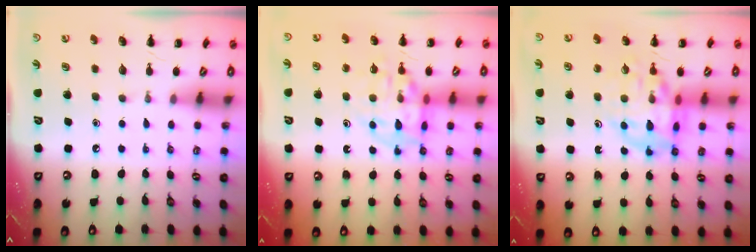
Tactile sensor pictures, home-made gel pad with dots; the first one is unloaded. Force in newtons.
{"total": 13.0, "press": 12.7, "slide": 2.4}
{"total": 14.2, "press": 13.8, "slide": 3.4}